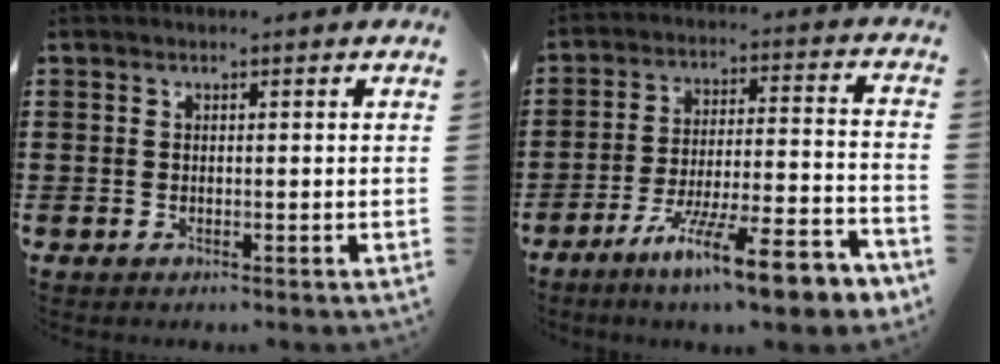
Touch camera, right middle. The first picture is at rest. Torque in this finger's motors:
{"motor_torque": [2.14, 0.00, 0.60, 0.21]}